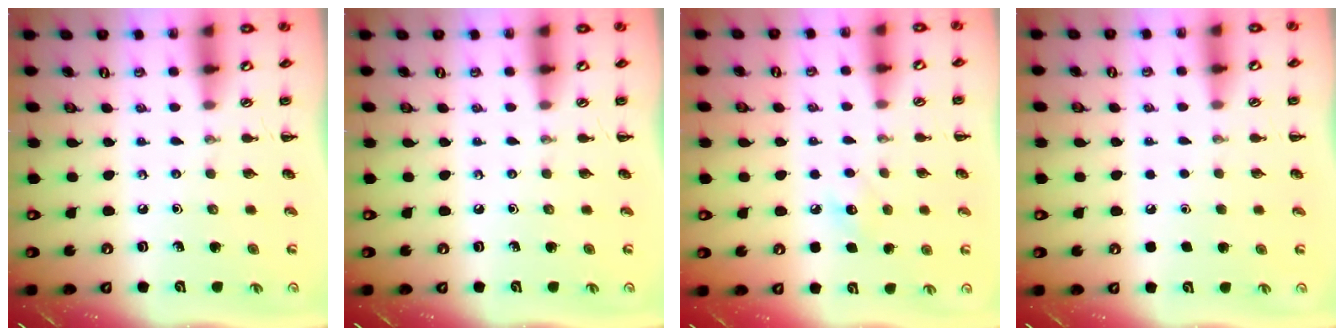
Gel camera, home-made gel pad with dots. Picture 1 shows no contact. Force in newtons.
{"total": 0.0}
{"total": 6.8, "press": 6.7, "slide": 1.6}
{"total": 1.7, "press": 1.7, "slide": 0.1}